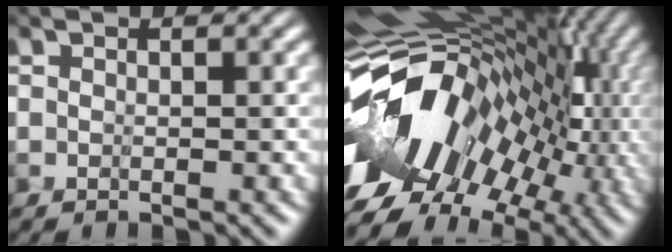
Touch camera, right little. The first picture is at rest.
{"total": 14.9, "force": [-1.0, 9.7, 11.3], "torque": [-0.174, 0.006, -0.009]}